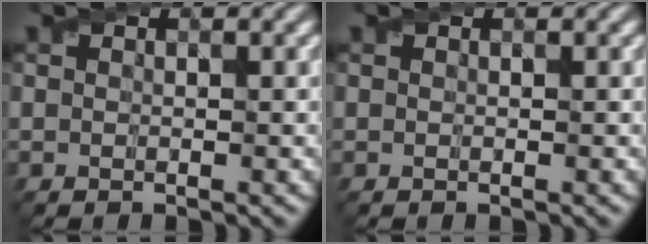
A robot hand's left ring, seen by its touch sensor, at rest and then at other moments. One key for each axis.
{"total": 0.0}